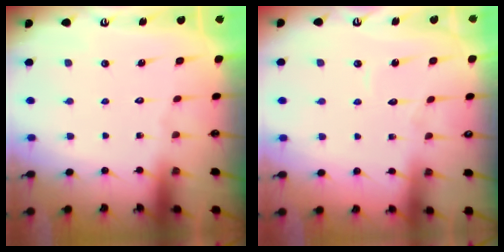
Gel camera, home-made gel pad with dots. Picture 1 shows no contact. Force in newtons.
{"total": 3.0, "press": 3.0, "slide": 0.3}